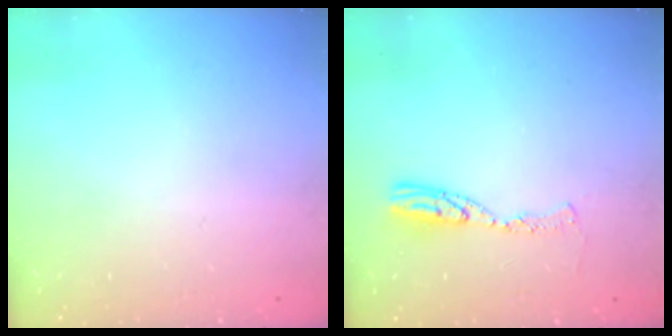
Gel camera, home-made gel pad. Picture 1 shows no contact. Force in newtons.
{"total": 8.2, "press": 8.1, "slide": 0.7}